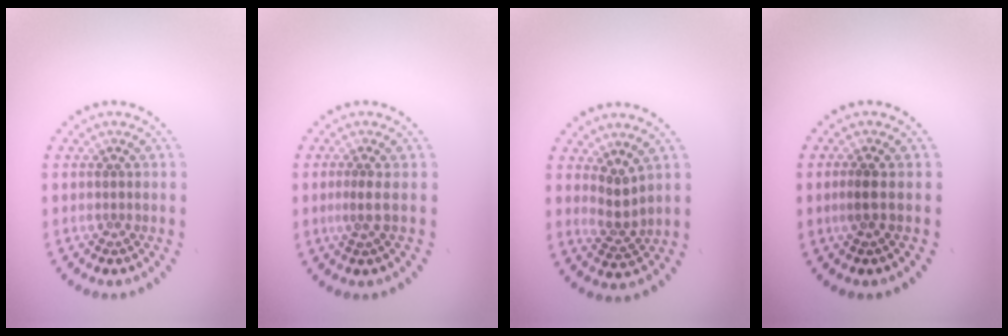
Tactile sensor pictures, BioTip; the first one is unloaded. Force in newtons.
{"total": 1.1, "press": 0.5, "slide": 0.9}
{"total": 2.3, "press": 1.8, "slide": 1.4}
{"total": 1.1, "press": 1.0, "slide": 0.5}